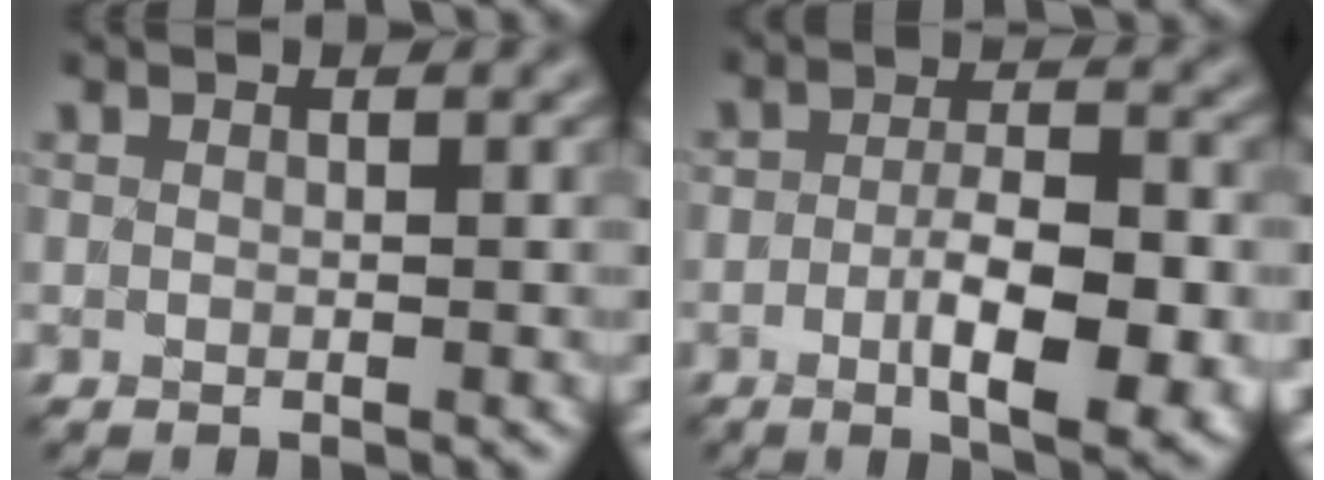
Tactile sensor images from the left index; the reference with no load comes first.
{"total": 7.5, "force": [-2.4, 2.5, 6.6], "torque": [-0.107, -0.005, -0.033]}